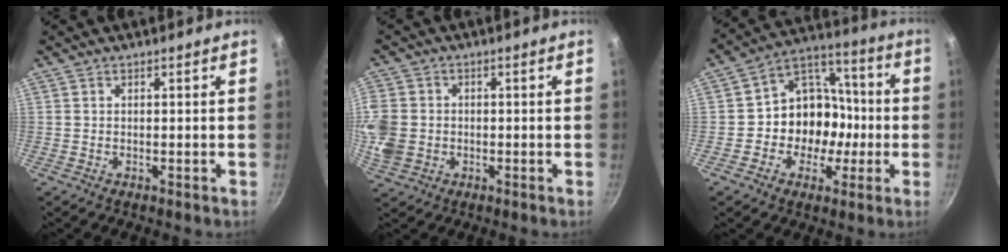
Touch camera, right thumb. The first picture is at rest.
{"total": 10.9, "force": [-0.9, 9.4, 5.4], "torque": [-0.136, 0.011, -0.021]}
{"total": 13.7, "force": [-2.3, 11.5, 7.2], "torque": [-0.062, 0.046, -0.046]}